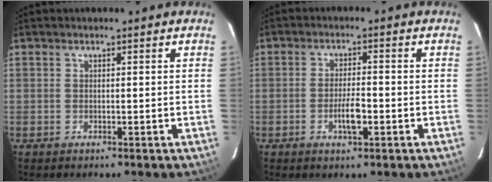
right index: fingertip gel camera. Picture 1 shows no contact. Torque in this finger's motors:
{"motor_torque": [0.73, -0.23, 0.42, 0.05]}